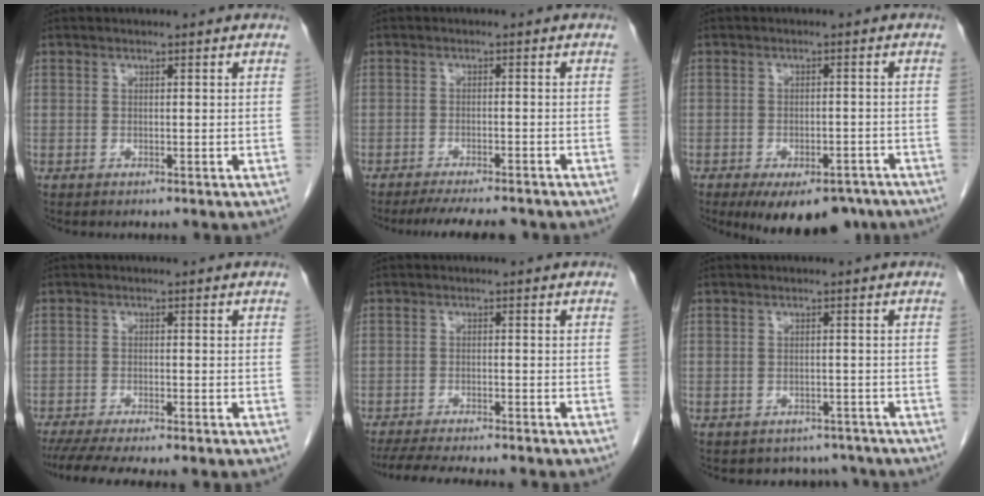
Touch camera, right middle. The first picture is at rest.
{"total": 9.0, "force": [-8.1, 1.2, 3.9], "torque": [-0.054, -0.012, -0.112]}
{"total": 12.2, "force": [-9.0, 5.4, 6.2], "torque": [-0.090, -0.007, -0.118]}
{"total": 9.9, "force": [-8.3, 0.8, 5.3], "torque": [-0.071, -0.012, -0.124]}
{"total": 12.2, "force": [-10.7, 1.4, 5.7], "torque": [-0.082, -0.017, -0.149]}
{"total": 5.4, "force": [-4.8, 2.5, -0.2], "torque": [0.011, 0.013, -0.053]}